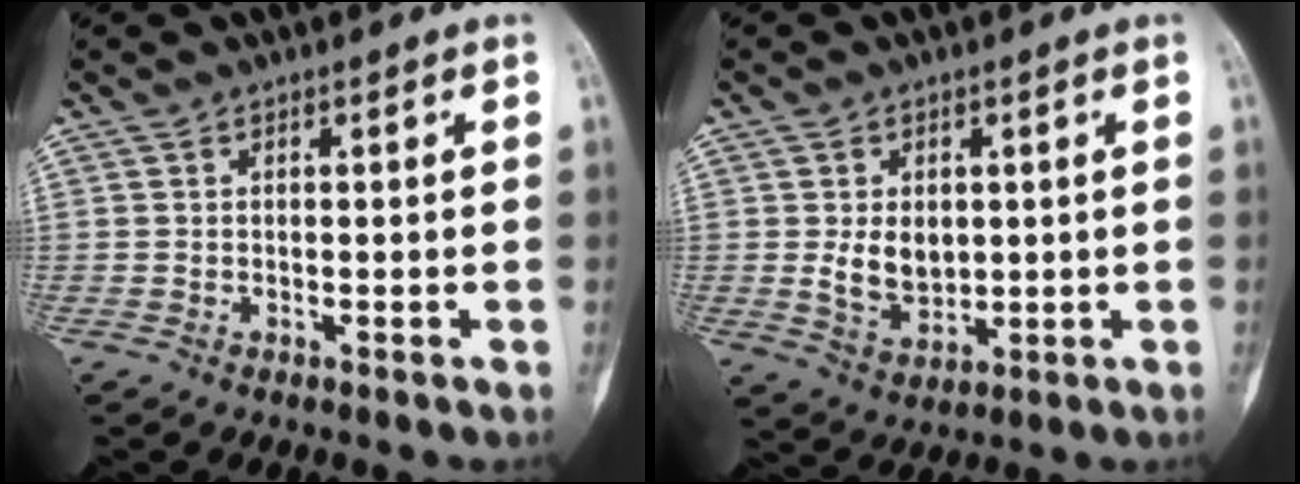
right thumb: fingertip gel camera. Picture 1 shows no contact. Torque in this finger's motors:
{"motor_torque": [1.07, 0.95, 0.30, -0.31, 0.19]}